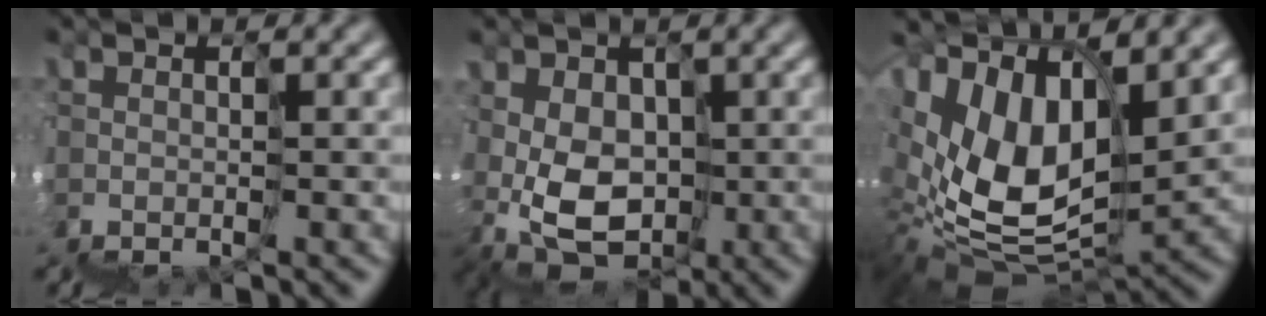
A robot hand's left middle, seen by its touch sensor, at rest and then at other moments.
{"total": 3.0, "force": [0.7, 2.5, 1.6], "torque": [-0.025, 0.020, 0.011]}
{"total": 9.0, "force": [5.0, 3.8, 6.4], "torque": [-0.127, 0.033, 0.081]}